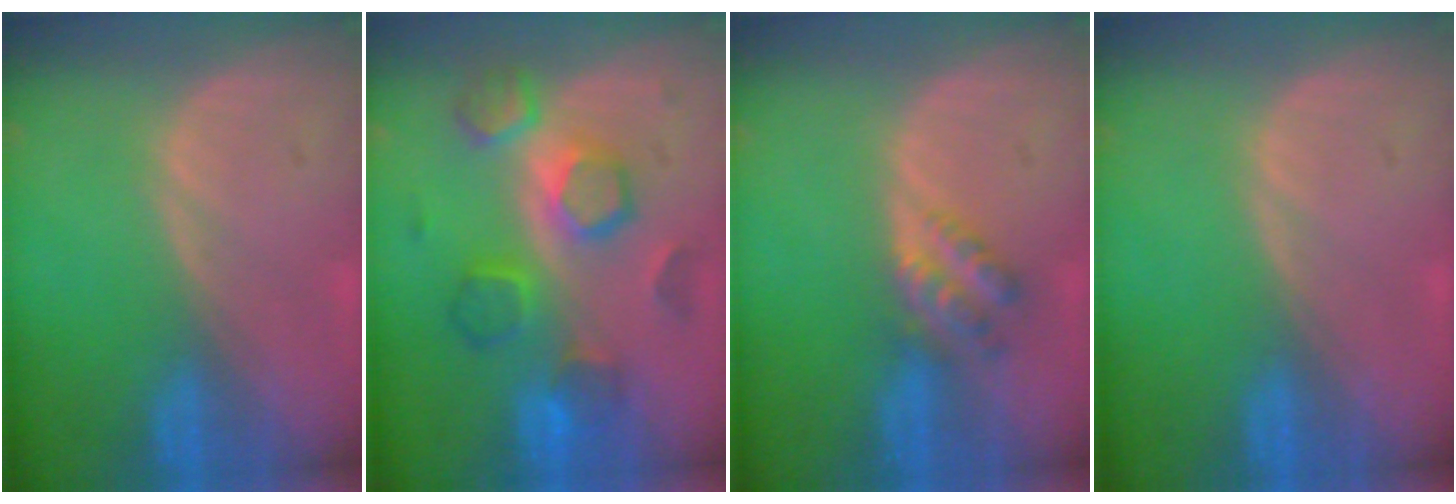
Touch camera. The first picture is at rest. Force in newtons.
{"total": 8.4, "press": 8.4, "slide": 0.7}
{"total": 4.5, "press": 3.8, "slide": 2.5}
{"total": 0.0}